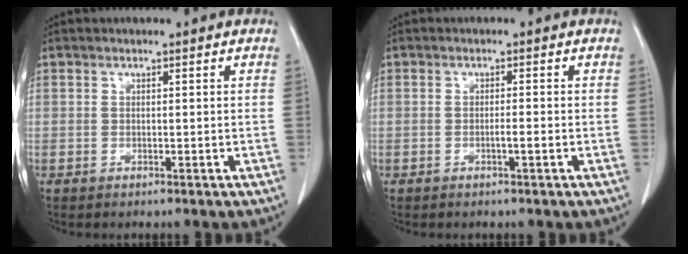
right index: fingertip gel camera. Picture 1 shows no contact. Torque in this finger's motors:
{"motor_torque": [0.27, -0.22, 0.07, 0.04]}